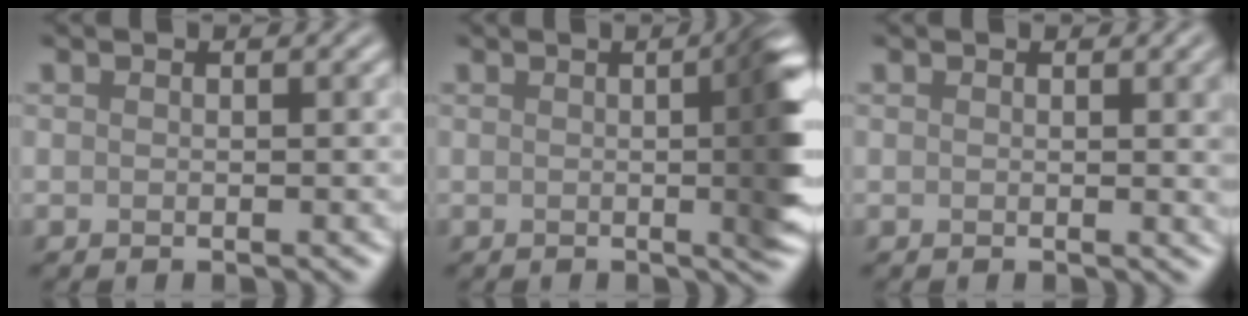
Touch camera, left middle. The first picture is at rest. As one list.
[{"total": 6.8, "force": [0.3, 2.0, 6.5], "torque": [-0.057, 0.003, 0.005]}, {"total": 3.2, "force": [0.7, 1.0, 2.9], "torque": [-0.022, 0.004, 0.008]}]